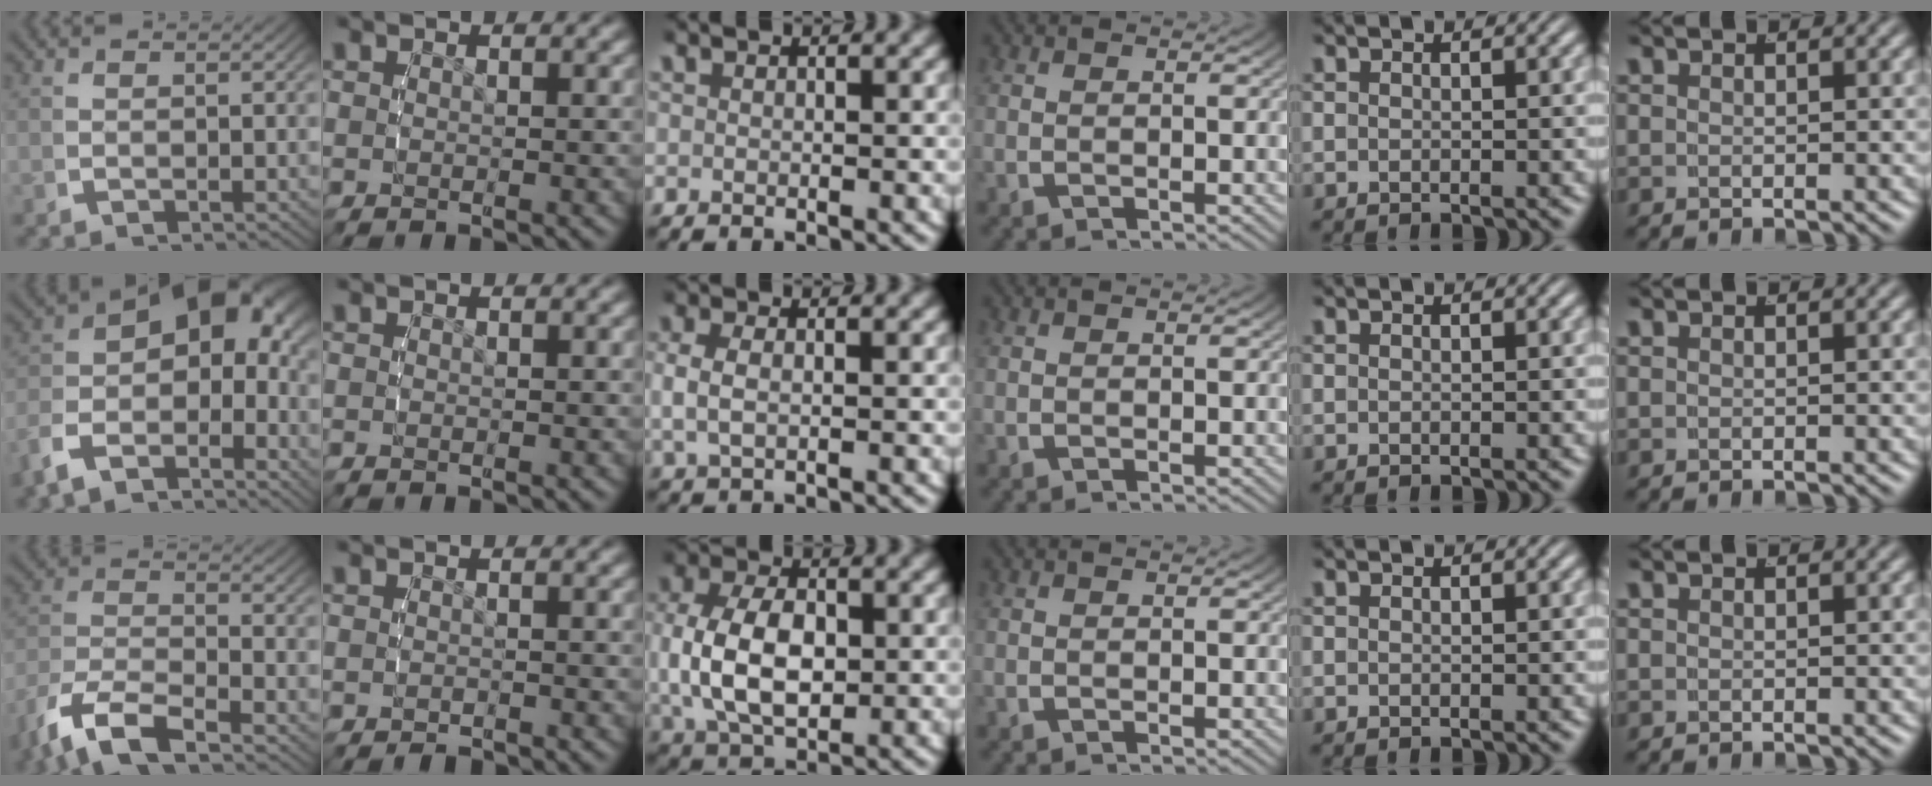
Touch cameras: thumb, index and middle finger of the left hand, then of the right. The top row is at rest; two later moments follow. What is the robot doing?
{"motion": "lift_and_place", "object": "bandage"}